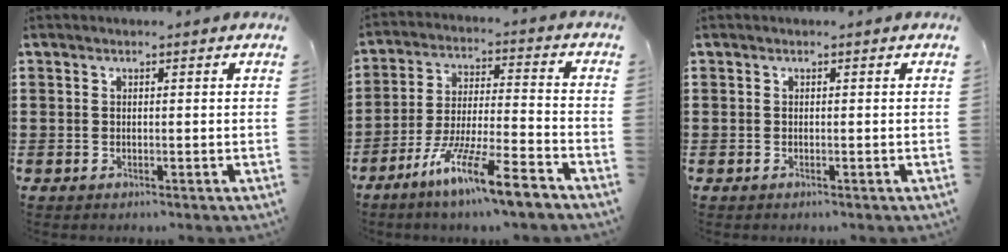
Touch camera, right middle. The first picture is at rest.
{"total": 10.9, "force": [-8.4, 0.4, 6.9], "torque": [-0.134, 0.002, -0.164]}
{"total": 0.0}